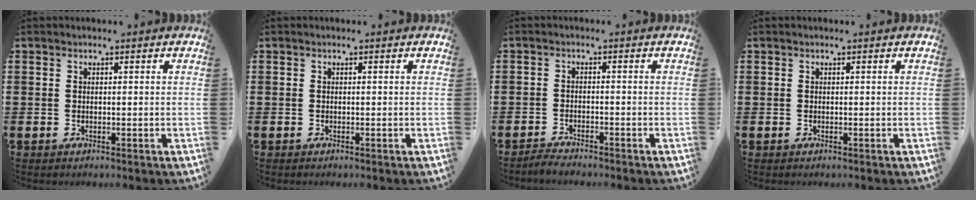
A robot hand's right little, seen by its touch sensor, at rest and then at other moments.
{"total": 0.0}
{"total": 1.7, "force": [-1.7, 0.0, 0.1], "torque": [-0.006, 0.002, -0.033]}
{"total": 0.0}